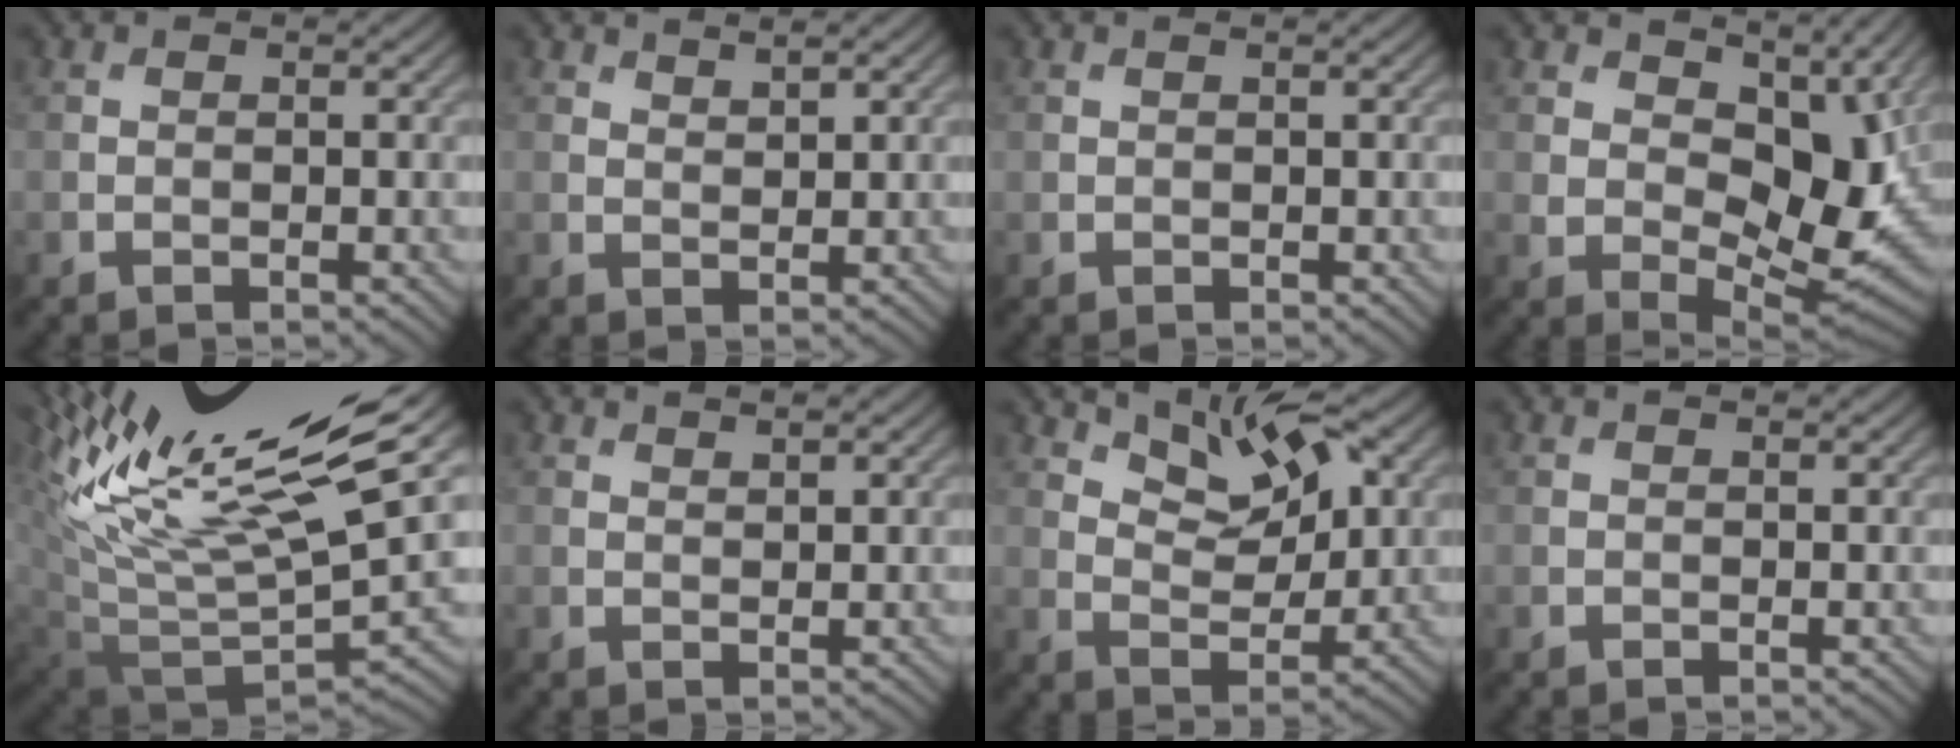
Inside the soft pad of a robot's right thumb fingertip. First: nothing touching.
{"total": 1.4, "force": [1.3, 0.1, 0.5], "torque": [-0.014, -0.003, 0.026]}
{"total": 0.0}
{"total": 10.8, "force": [2.9, 6.7, 8.0], "torque": [-0.134, -0.016, 0.052]}
{"total": 16.7, "force": [9.8, 4.8, 12.7], "torque": [-0.254, 0.015, 0.175]}
{"total": 0.7, "force": [0.6, 0.0, 0.2], "torque": [-0.002, -0.004, 0.015]}
{"total": 7.0, "force": [4.1, 3.3, 4.6], "torque": [-0.072, -0.013, 0.070]}
{"total": 0.0}